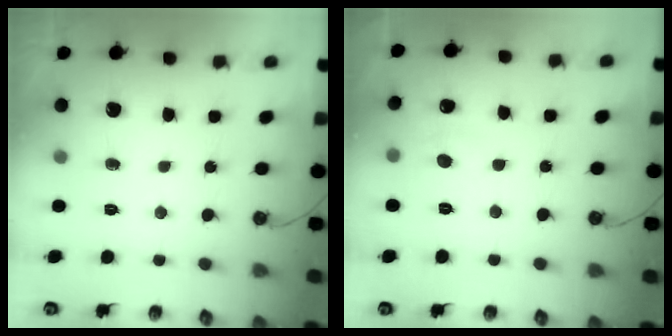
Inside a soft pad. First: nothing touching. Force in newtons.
{"total": 0.8, "press": 0.5, "slide": 0.6}